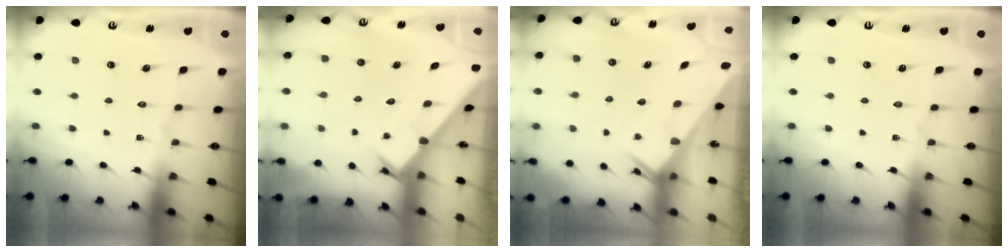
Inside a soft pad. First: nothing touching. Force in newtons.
{"total": 1.7, "press": 1.7, "slide": 0.1}
{"total": 2.7, "press": 2.7, "slide": 0.1}
{"total": 0.0}